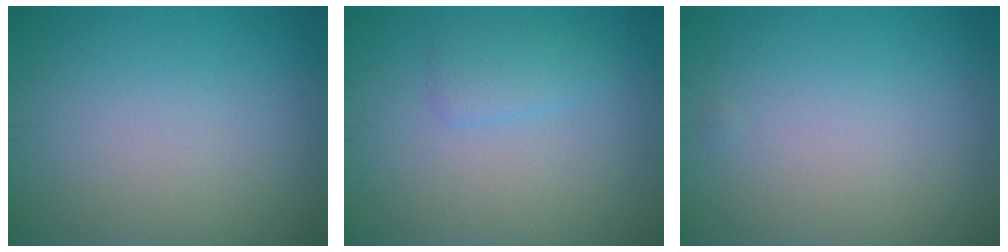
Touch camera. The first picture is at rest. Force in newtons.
{"total": 1.8, "press": 1.8, "slide": 0.0}
{"total": 0.0}